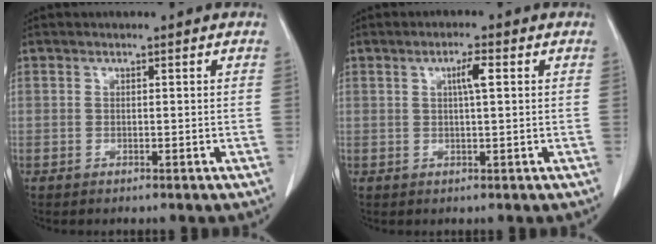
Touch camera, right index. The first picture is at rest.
{"total": 3.1, "force": [0.9, 0.3, 2.9], "torque": [-0.051, 0.003, 0.014]}